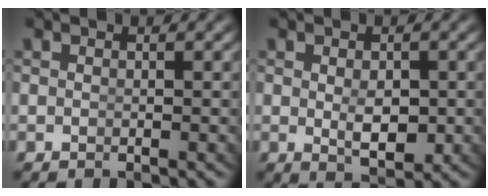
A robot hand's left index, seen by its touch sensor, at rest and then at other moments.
{"total": 2.9, "force": [-0.3, 1.2, 2.6], "torque": [-0.043, -0.023, 0.008]}